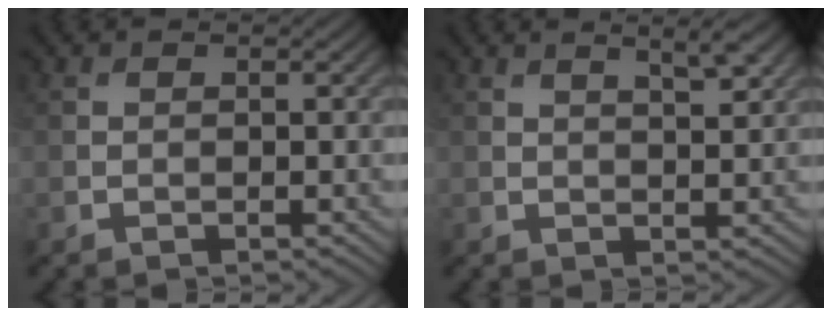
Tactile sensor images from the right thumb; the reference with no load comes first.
{"total": 2.9, "force": [1.9, 0.4, 2.1], "torque": [-0.036, -0.002, 0.035]}